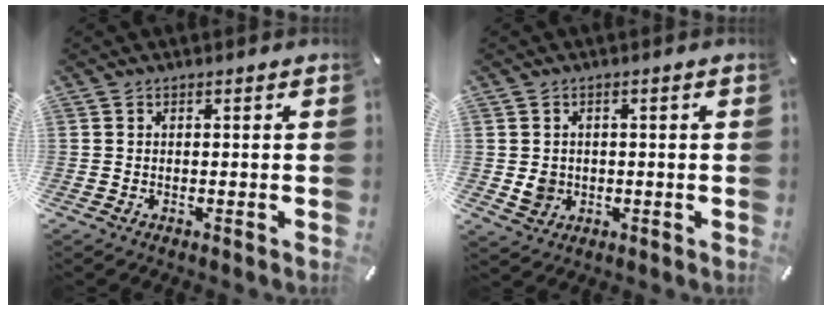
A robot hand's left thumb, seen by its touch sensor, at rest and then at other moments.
{"total": 3.8, "force": [-0.3, 3.5, 1.3], "torque": [-0.008, 0.000, -0.007]}